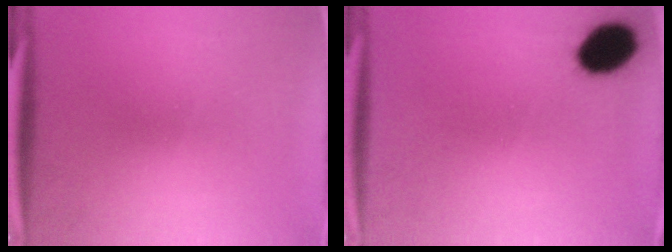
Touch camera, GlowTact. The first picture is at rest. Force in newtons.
{"total": 8.9}